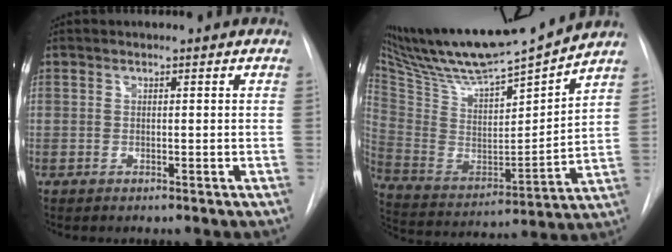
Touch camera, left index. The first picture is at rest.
{"total": 22.7, "force": [20.3, 1.1, 10.2], "torque": [-0.189, -0.025, 0.338]}